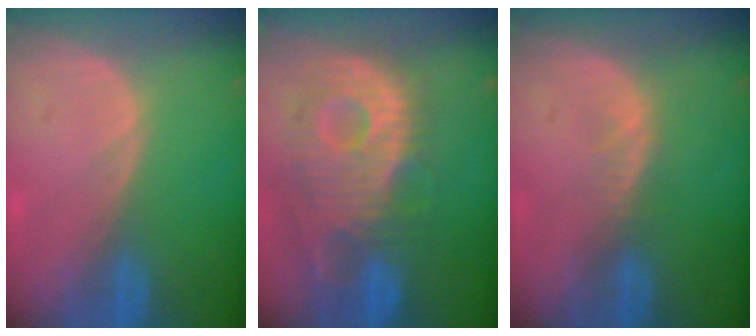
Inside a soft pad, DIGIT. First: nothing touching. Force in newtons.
{"total": 11.8, "press": 10.6, "slide": 5.3}
{"total": 1.5, "press": 1.5, "slide": 0.2}